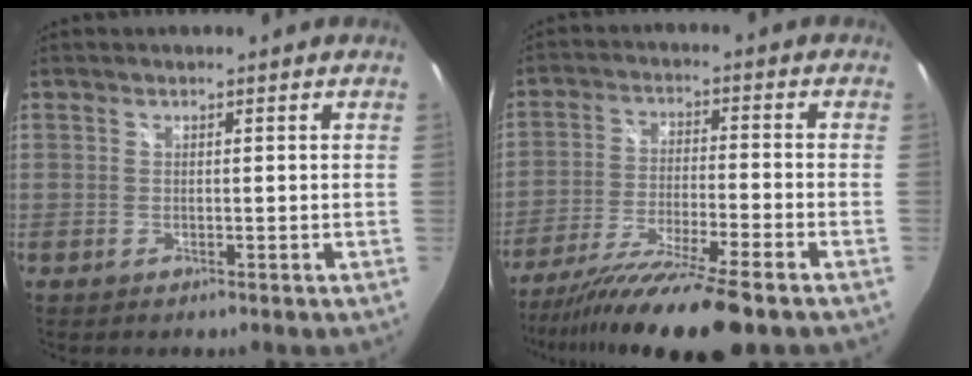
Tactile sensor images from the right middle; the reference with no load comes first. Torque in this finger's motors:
{"motor_torque": [1.16, -0.98, 0.35, 0.21]}